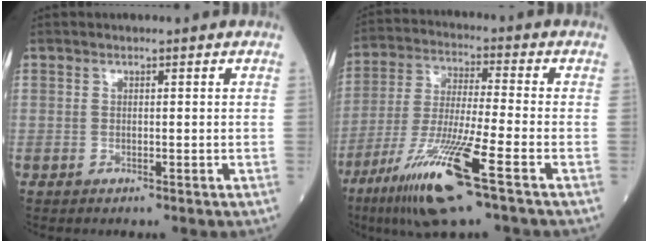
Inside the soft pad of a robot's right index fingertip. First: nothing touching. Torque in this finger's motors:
{"motor_torque": [1.35, -0.79, 0.31, 0.21]}